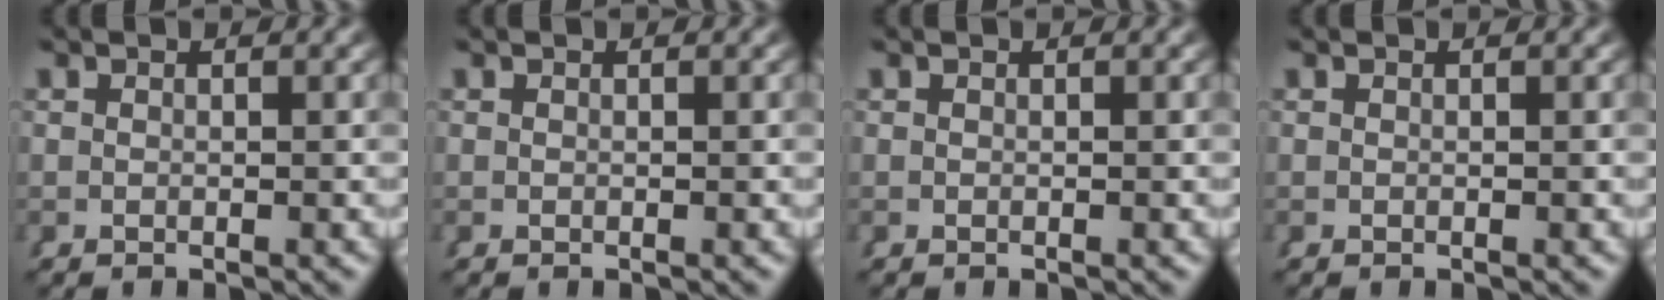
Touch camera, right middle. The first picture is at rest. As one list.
[{"total": 0.0}, {"total": 0.0}, {"total": 0.0}]